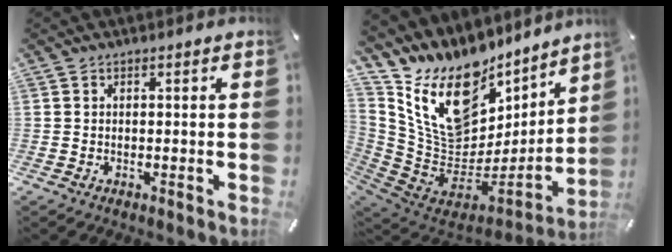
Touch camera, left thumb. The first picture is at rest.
{"total": 20.3, "force": [9.5, 13.6, 11.7], "torque": [-0.213, -0.087, 0.171]}